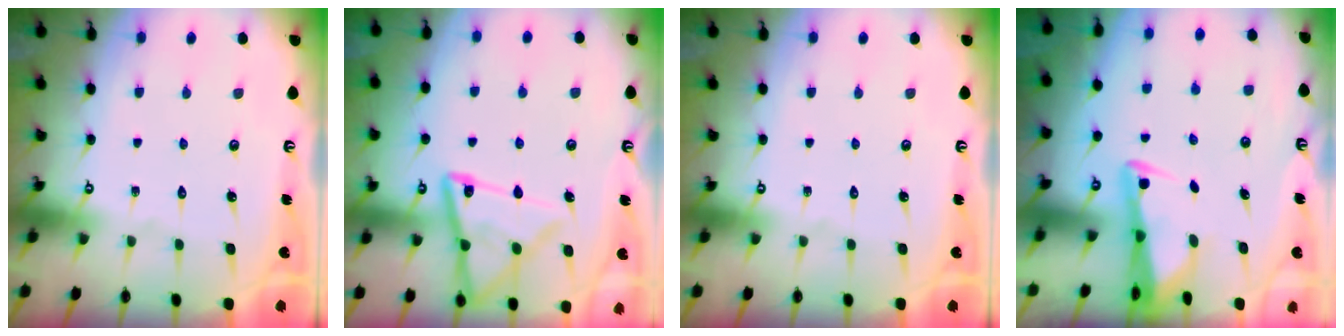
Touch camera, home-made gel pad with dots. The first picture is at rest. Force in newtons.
{"total": 15.5, "press": 15.5, "slide": 1.3}
{"total": 0.0}
{"total": 2.5, "press": 2.5, "slide": 0.5}